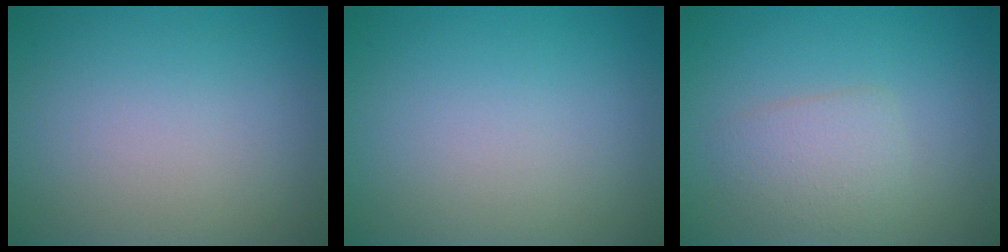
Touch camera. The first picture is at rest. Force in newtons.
{"total": 0.0}
{"total": 2.5, "press": 2.5, "slide": 0.1}